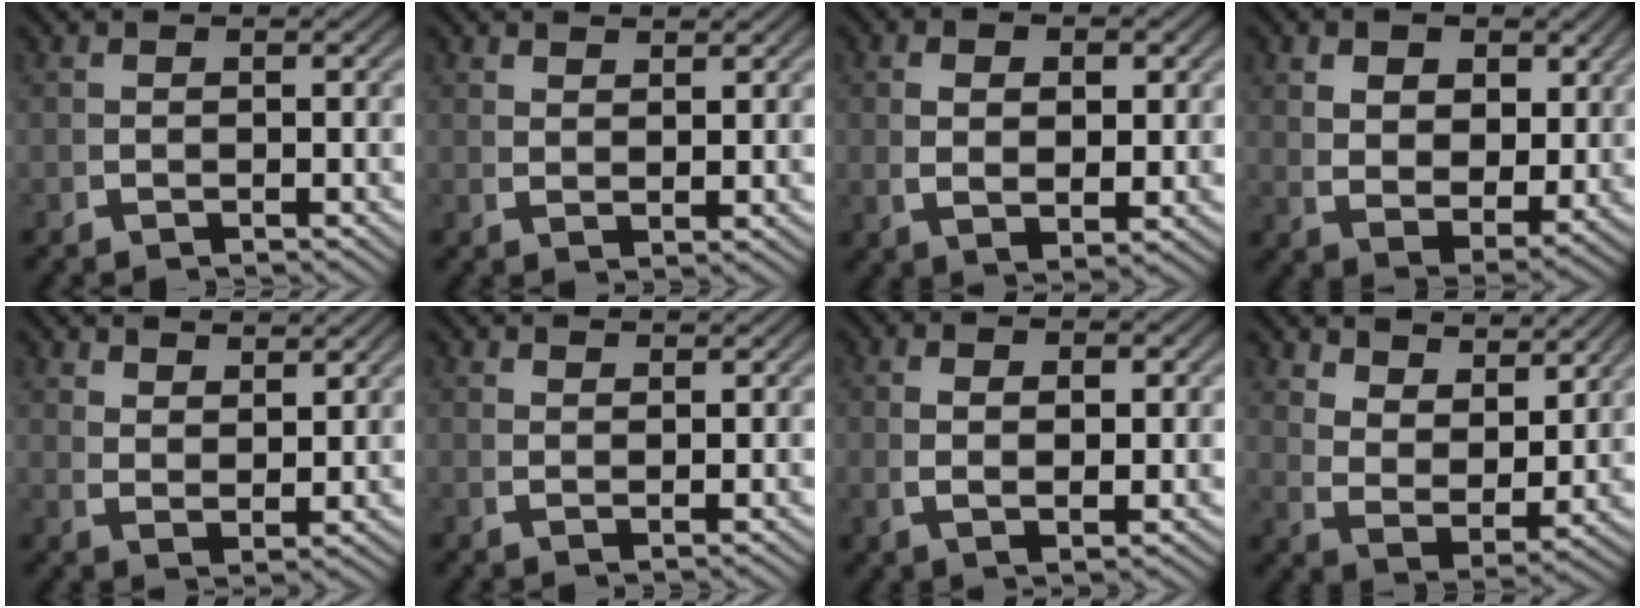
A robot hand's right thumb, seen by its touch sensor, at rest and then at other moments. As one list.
[{"total": 1.8, "force": [1.8, -0.1, 0.5], "torque": [-0.004, 0.002, 0.039]}, {"total": 3.5, "force": [0.7, 1.8, 2.9], "torque": [-0.048, -0.007, 0.025]}, {"total": 6.9, "force": [1.2, 4.8, 4.8], "torque": [-0.099, -0.036, 0.040]}, {"total": 3.1, "force": [2.7, 0.6, 1.4], "torque": [-0.021, -0.003, 0.058]}, {"total": 1.5, "force": [1.4, -0.2, 0.5], "torque": [-0.004, 0.002, 0.031]}, {"total": 3.2, "force": [0.7, 1.2, 2.9], "torque": [-0.047, -0.001, 0.022]}, {"total": 6.6, "force": [2.5, 3.8, 4.8], "torque": [-0.115, -0.034, 0.063]}]